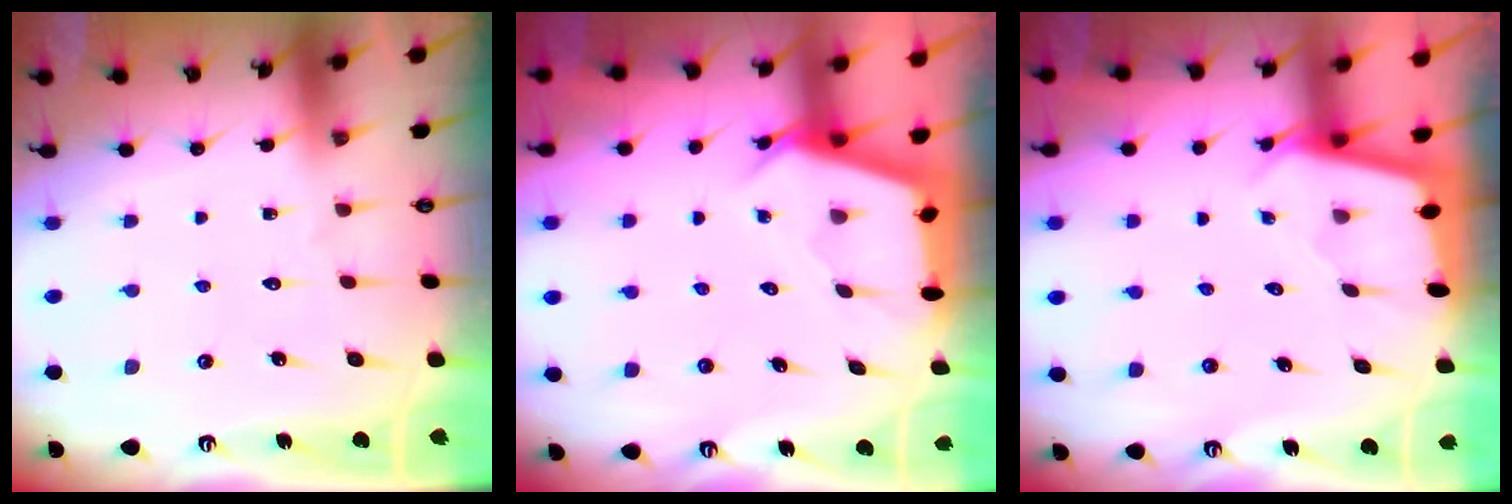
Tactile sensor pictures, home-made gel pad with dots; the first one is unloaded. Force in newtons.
{"total": 2.8, "press": 2.8, "slide": 0.2}
{"total": 1.9, "press": 1.9, "slide": 0.1}